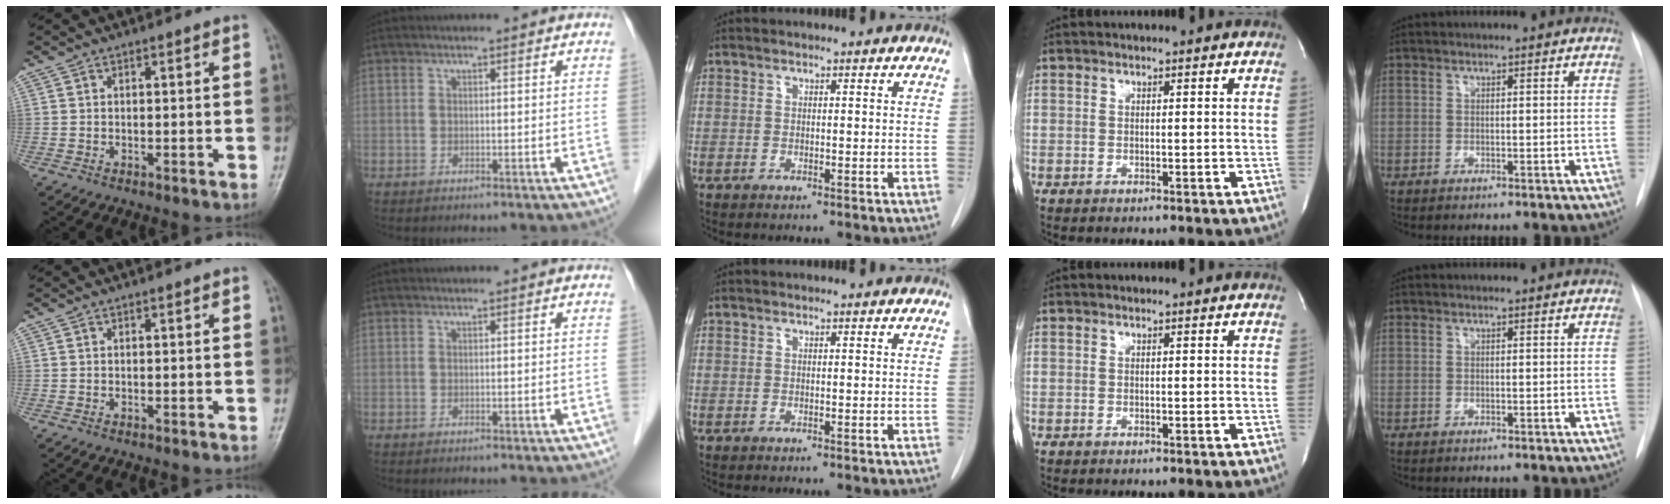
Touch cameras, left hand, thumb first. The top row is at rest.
{}